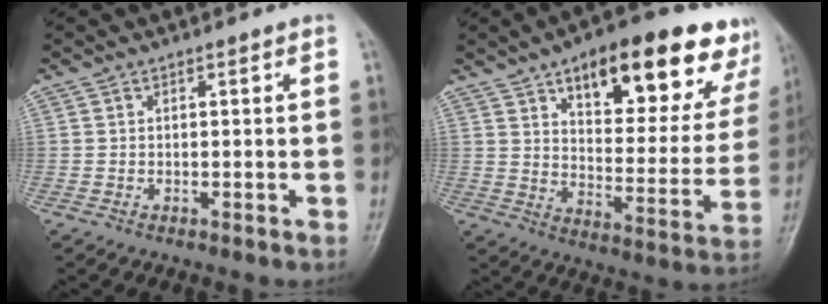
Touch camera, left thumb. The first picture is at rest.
{"total": 25.7, "force": [14.7, 10.7, 18.2], "torque": [-0.193, -0.030, 0.210]}